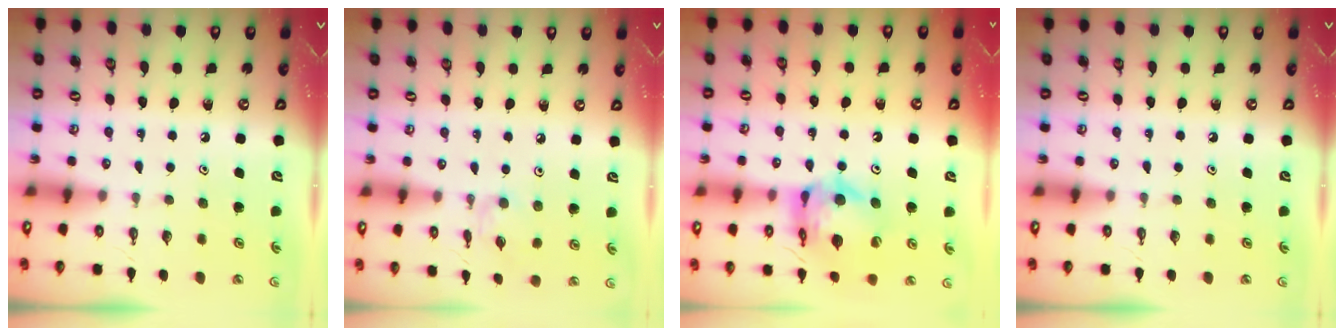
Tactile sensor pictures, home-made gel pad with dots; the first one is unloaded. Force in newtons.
{"total": 1.5, "press": 1.4, "slide": 0.4}
{"total": 13.9, "press": 13.8, "slide": 1.5}
{"total": 0.0}